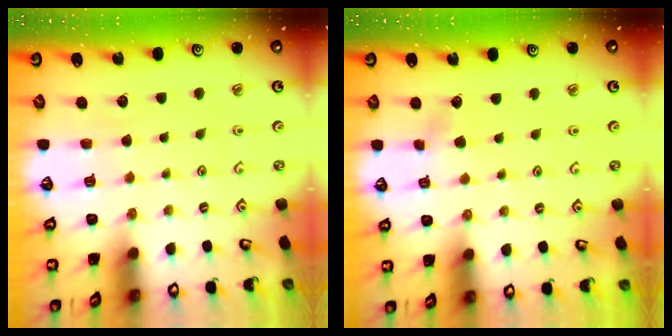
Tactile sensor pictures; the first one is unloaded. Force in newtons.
{"total": 3.8, "press": 3.7, "slide": 0.8}